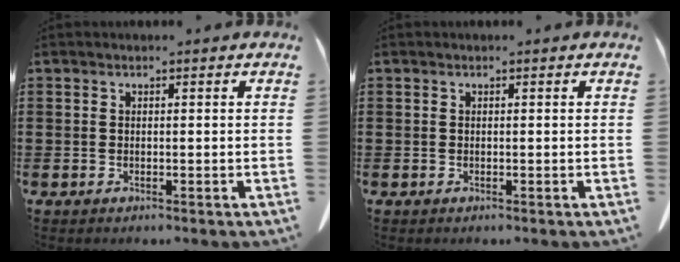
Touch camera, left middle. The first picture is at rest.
{"total": 0.0}